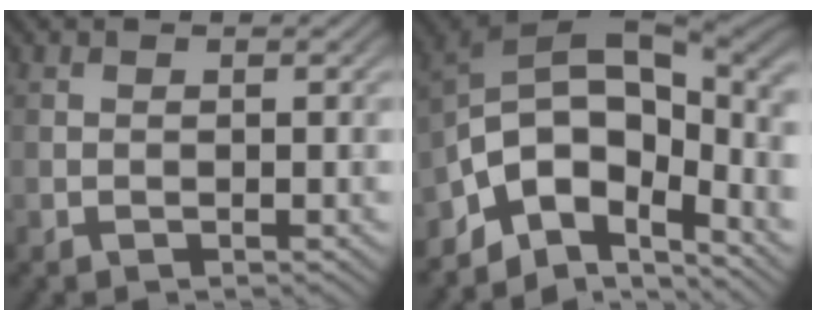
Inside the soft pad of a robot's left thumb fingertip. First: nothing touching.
{"total": 15.1, "force": [-4.6, 8.1, 11.8], "torque": [-0.213, -0.010, -0.085]}